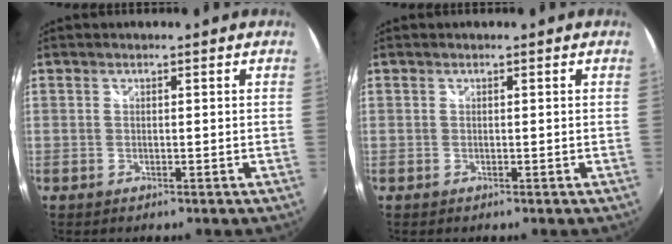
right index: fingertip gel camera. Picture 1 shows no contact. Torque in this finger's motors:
{"motor_torque": [0.00, 0.00, 0.00, 0.00]}